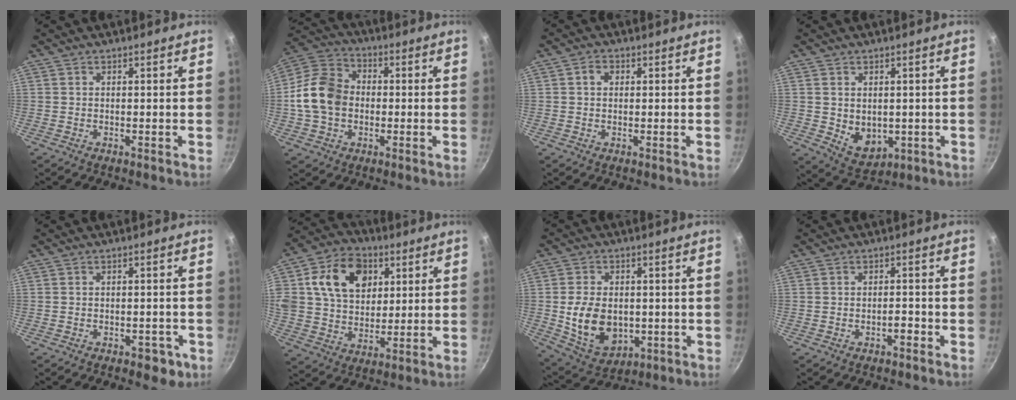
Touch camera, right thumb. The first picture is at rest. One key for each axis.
{"total": 13.0, "fx": -0.8, "fy": 10.1, "fz": 8.2, "tx": -0.125, "ty": 0.024, "tz": -0.033}
{"total": 2.2, "fx": 0.5, "fy": 1.8, "fz": 1.3, "tx": -0.015, "ty": 0.005, "tz": 0.006}
{"total": 6.8, "fx": 0.0, "fy": 5.1, "fz": 4.5, "tx": -0.053, "ty": -0.016, "tz": 0.016}
{"total": 4.3, "fx": -2.1, "fy": 2.5, "fz": 2.8, "tx": -0.017, "ty": 0.019, "tz": -0.012}
{"total": 18.8, "fx": 5.9, "fy": 14.1, "fz": 10.8, "tx": -0.172, "ty": 0.011, "tz": 0.095}
{"total": 12.8, "fx": -1.1, "fy": 9.1, "fz": 9.0, "tx": -0.141, "ty": -0.008, "tz": 0.000}
{"total": 1.9, "fx": -1.2, "fy": 0.9, "fz": 1.3, "tx": -0.013, "ty": 0.013, "tz": -0.019}